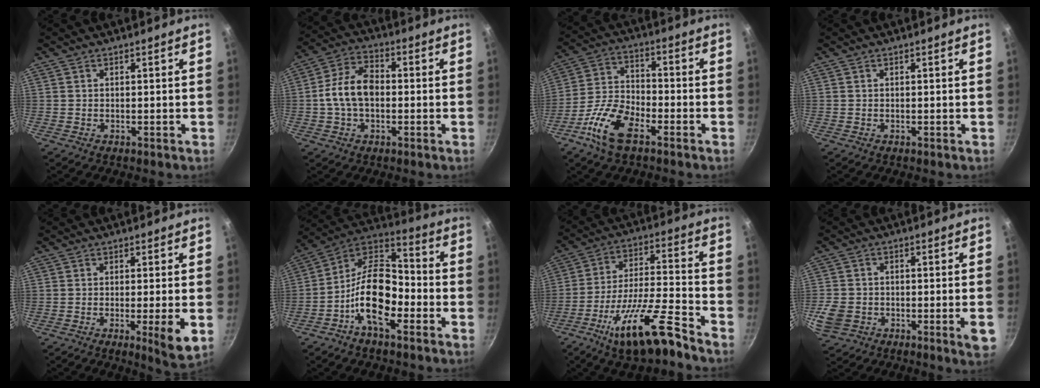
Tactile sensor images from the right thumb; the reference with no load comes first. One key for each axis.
{"total": 9.9, "fx": -0.5, "fy": 6.4, "fz": 7.5, "tx": -0.127, "ty": 0.029, "tz": -0.020}
{"total": 12.1, "fx": -6.5, "fy": 5.6, "fz": 8.6, "tx": -0.165, "ty": 0.036, "tz": -0.133}
{"total": 0.0}
{"total": 6.7, "fx": -1.8, "fy": 0.6, "fz": 6.4, "tx": -0.102, "ty": -0.004, "tz": -0.023}
{"total": 15.7, "fx": -5.8, "fy": 8.0, "fz": 12.2, "tx": -0.191, "ty": 0.058, "tz": -0.122}
{"total": 17.1, "fx": -11.0, "fy": 3.8, "fz": 12.6, "tx": -0.219, "ty": 0.057, "tz": -0.192}
{"total": 9.0, "fx": -3.3, "fy": 4.4, "fz": 7.1, "tx": -0.134, "ty": 0.008, "tz": -0.056}